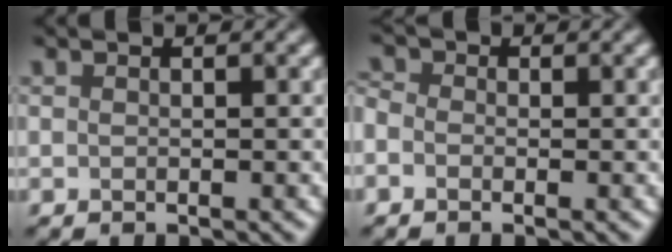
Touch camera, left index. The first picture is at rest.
{"total": 1.0, "force": [-0.8, 0.6, 0.1], "torque": [-0.015, 0.006, -0.016]}